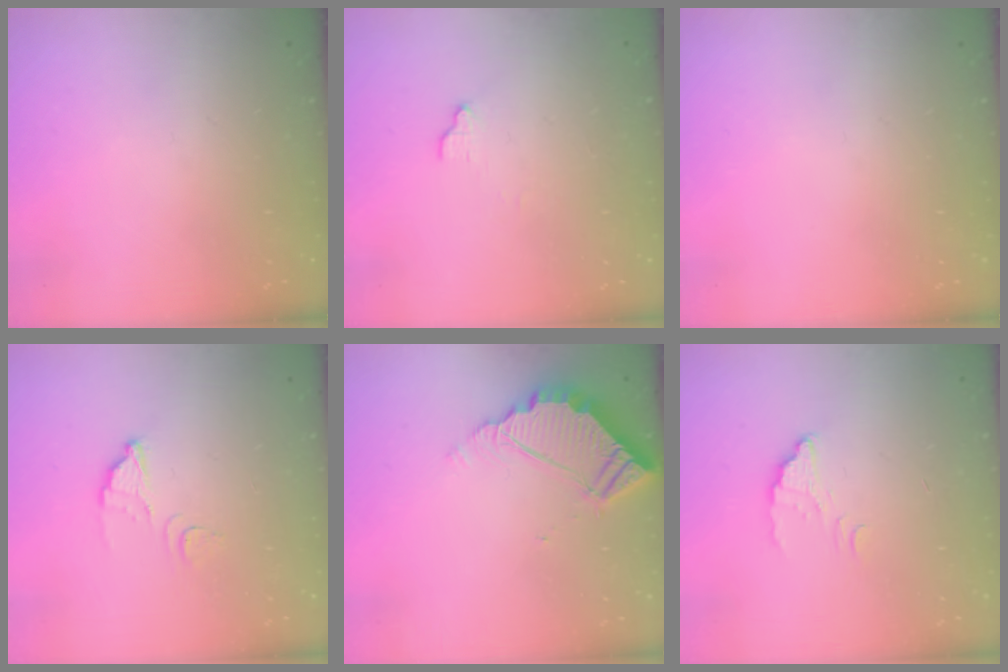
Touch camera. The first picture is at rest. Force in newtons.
{"total": 4.4, "press": 4.3, "slide": 0.2}
{"total": 0.0}
{"total": 2.5, "press": 2.5, "slide": 0.2}
{"total": 5.8, "press": 5.8, "slide": 0.5}
{"total": 2.2, "press": 2.2, "slide": 0.1}